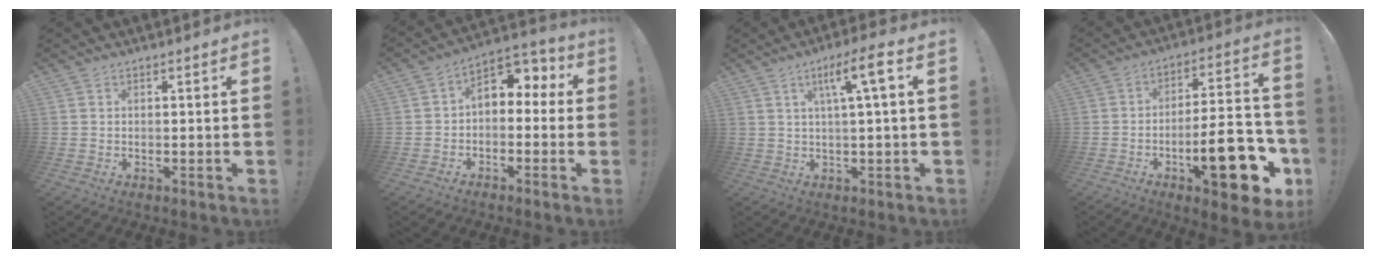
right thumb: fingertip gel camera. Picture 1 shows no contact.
{"total": 6.5, "force": [0.4, 5.0, 4.2], "torque": [-0.048, -0.005, 0.011]}
{"total": 8.6, "force": [2.7, 0.7, 8.1], "torque": [-0.130, -0.006, 0.035]}
{"total": 20.6, "force": [-8.2, 6.7, 17.7], "torque": [-0.236, 0.047, -0.119]}